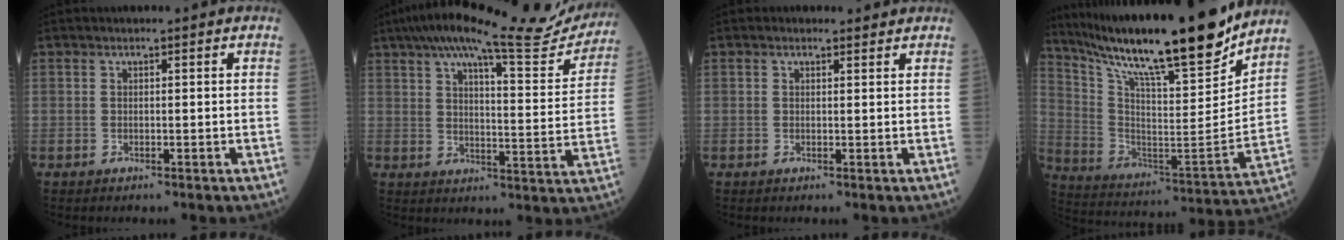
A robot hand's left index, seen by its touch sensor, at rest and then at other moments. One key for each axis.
{"total": 21.7, "fx": 19.3, "fy": 2.4, "fz": 9.5, "tx": -0.143, "ty": -0.023, "tz": 0.244}
{"total": 1.0, "fx": 0.8, "fy": 0.5, "fz": 0.2, "tx": -0.007, "ty": 0.003, "tz": 0.008}
{"total": 25.4, "fx": 21.1, "fy": 2.2, "fz": 14.1, "tx": -0.256, "ty": -0.039, "tz": 0.336}